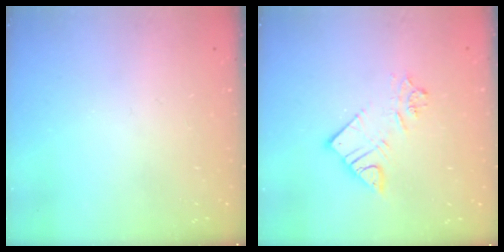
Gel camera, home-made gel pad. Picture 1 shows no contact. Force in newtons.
{"total": 8.6, "press": 8.6, "slide": 0.5}